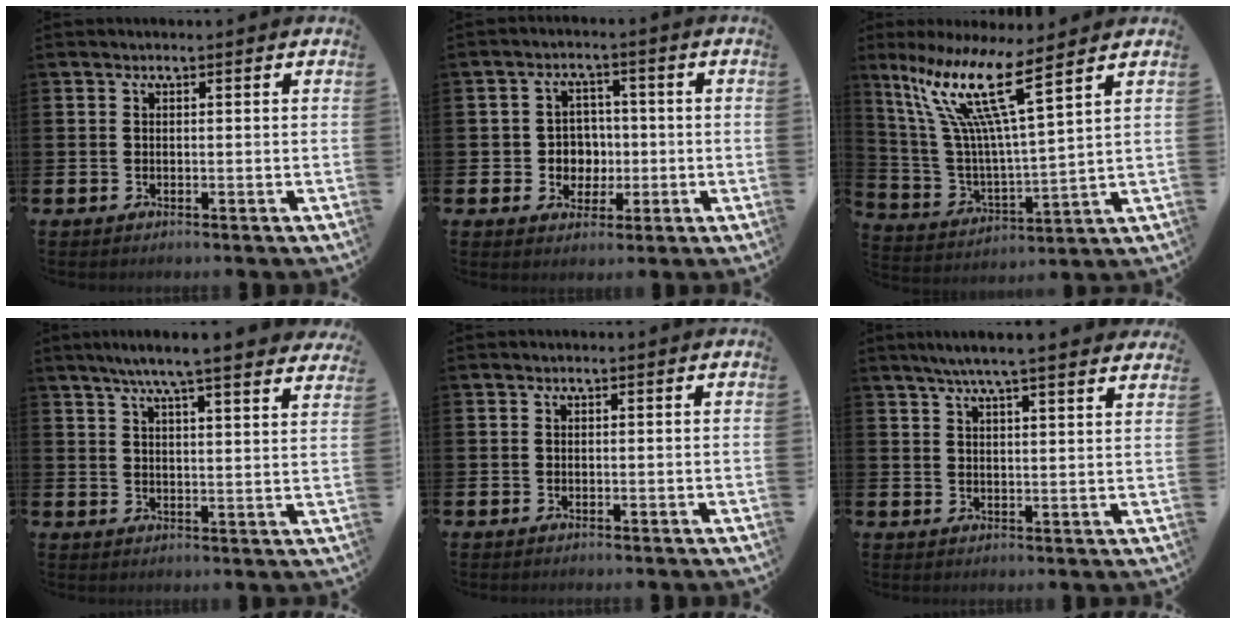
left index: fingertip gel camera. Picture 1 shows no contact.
{"total": 3.3, "force": [-0.3, 3.3, 0.7], "torque": [-0.014, 0.002, -0.015]}
{"total": 12.3, "force": [8.2, 1.5, 9.0], "torque": [-0.204, -0.047, 0.131]}
{"total": 6.7, "force": [6.2, 0.0, 2.6], "torque": [-0.060, -0.030, 0.106]}
{"total": 0.0}
{"total": 5.5, "force": [5.1, -0.2, 2.0], "torque": [-0.052, -0.018, 0.090]}